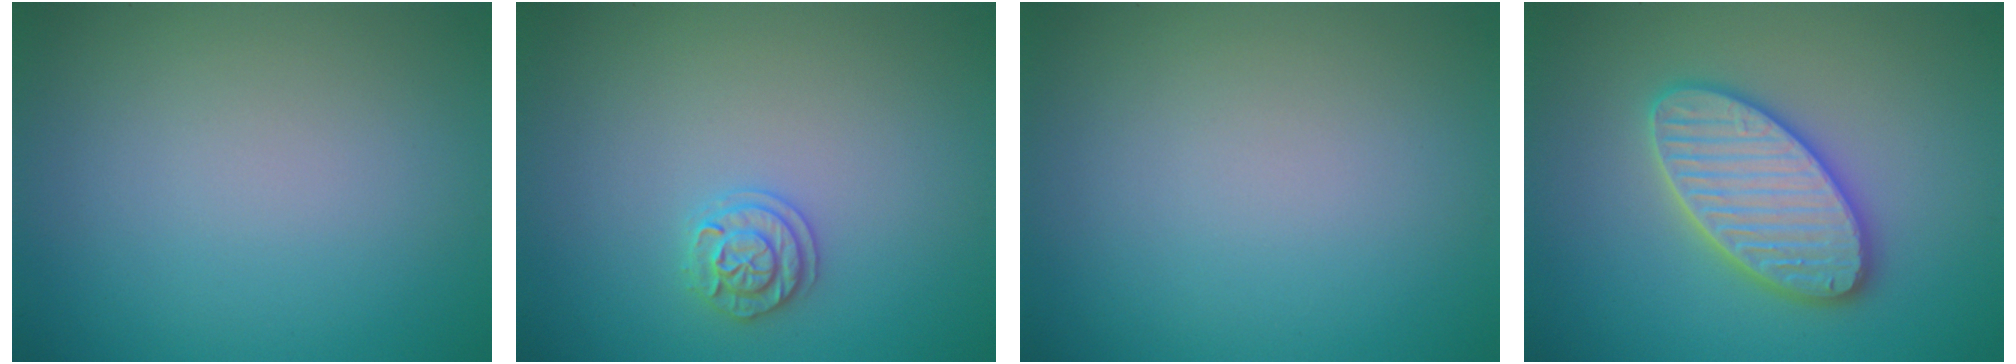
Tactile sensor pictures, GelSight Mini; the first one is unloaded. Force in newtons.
{"total": 1.8, "press": 1.8, "slide": 0.5}
{"total": 0.0}
{"total": 5.8, "press": 5.8, "slide": 0.5}